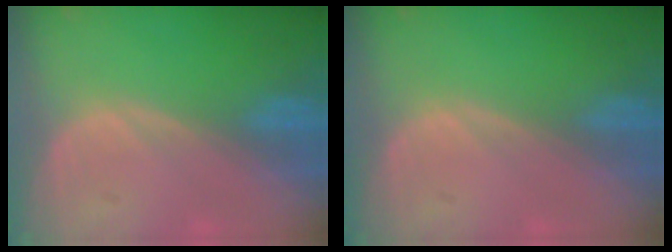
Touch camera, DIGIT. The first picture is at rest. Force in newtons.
{"total": 0.0}